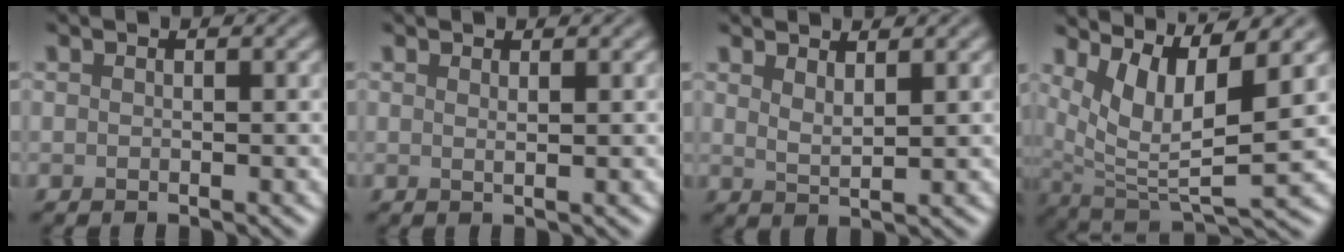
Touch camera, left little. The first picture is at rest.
{"total": 0.8, "force": [0.6, 0.2, 0.6], "torque": [-0.003, 0.001, 0.009]}
{"total": 2.1, "force": [1.6, 0.5, 1.2], "torque": [-0.020, -0.002, 0.029]}
{"total": 7.0, "force": [3.5, 1.9, 5.7], "torque": [-0.118, -0.003, 0.073]}